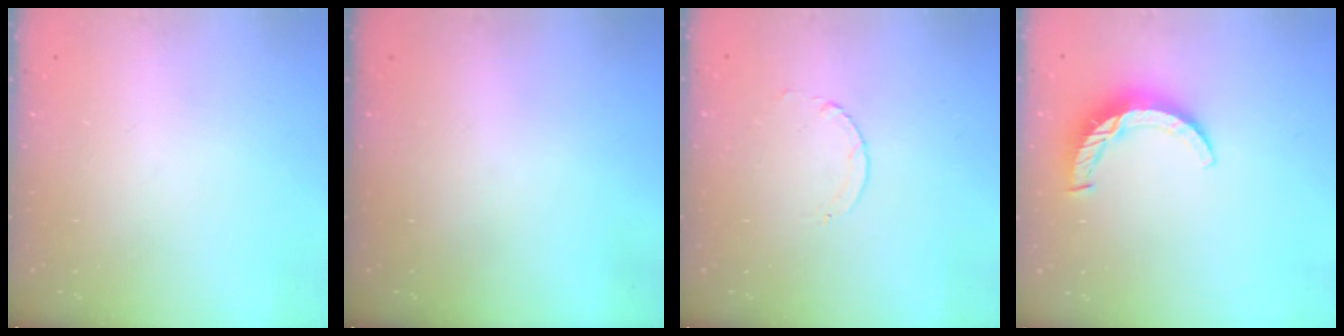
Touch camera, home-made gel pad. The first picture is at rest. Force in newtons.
{"total": 0.0}
{"total": 2.3, "press": 2.3, "slide": 0.3}
{"total": 9.3, "press": 9.3, "slide": 0.5}